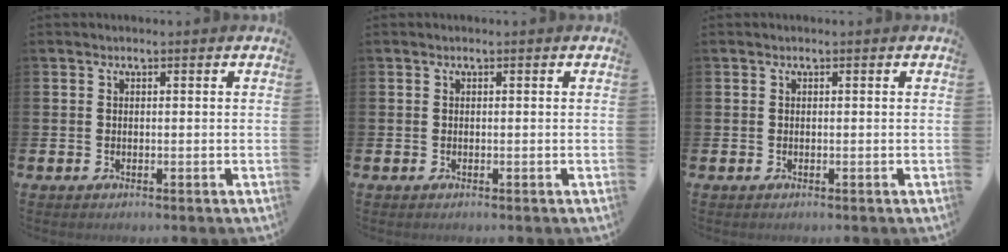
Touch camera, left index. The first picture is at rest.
{"total": 0.0}
{"total": 0.0}